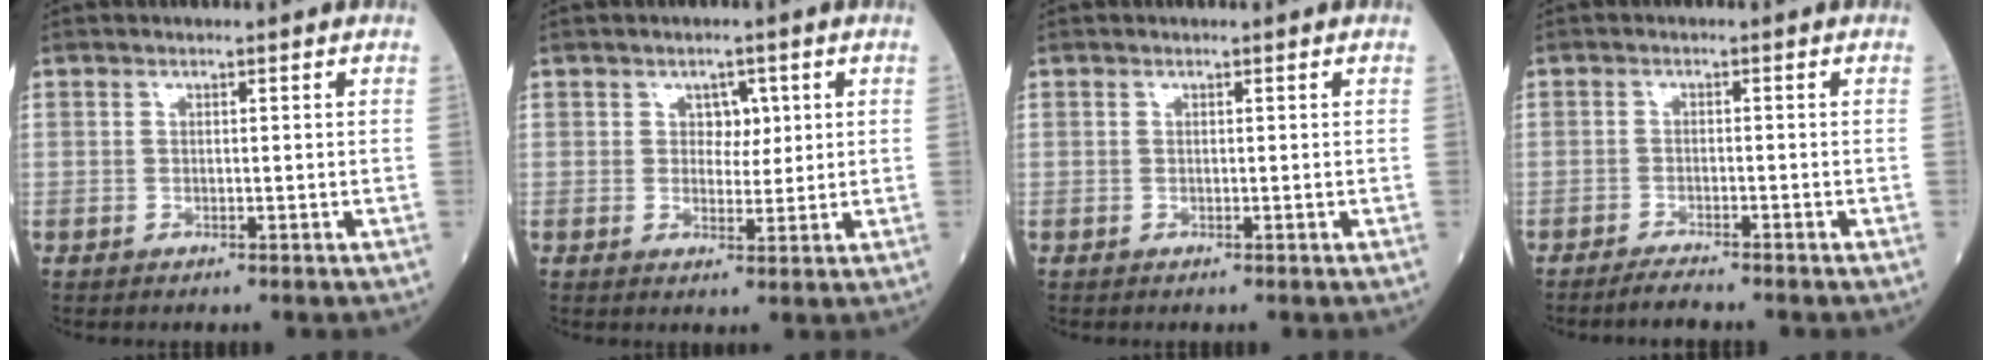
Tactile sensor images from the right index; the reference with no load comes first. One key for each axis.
{"total": 3.0, "fx": 1.0, "fy": 2.1, "fz": 1.9, "tx": -0.016, "ty": 0.003, "tz": 0.014}
{"total": 0.0}
{"total": 2.7, "fx": -2.5, "fy": -0.2, "fz": 0.8, "tx": -0.020, "ty": -0.008, "tz": -0.047}